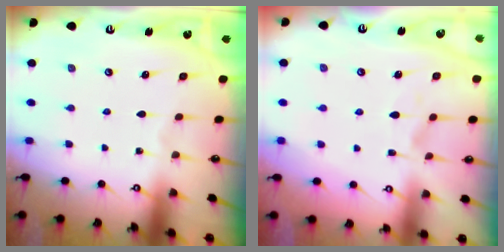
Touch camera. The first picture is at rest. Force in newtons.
{"total": 1.7, "press": 1.2, "slide": 1.2}